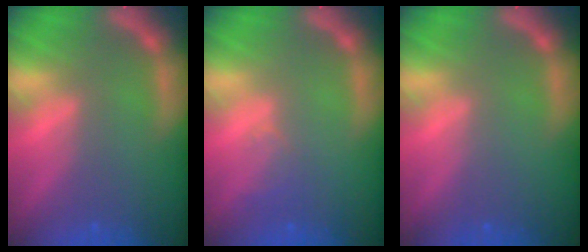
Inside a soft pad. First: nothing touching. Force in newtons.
{"total": 1.5}
{"total": 0.0}